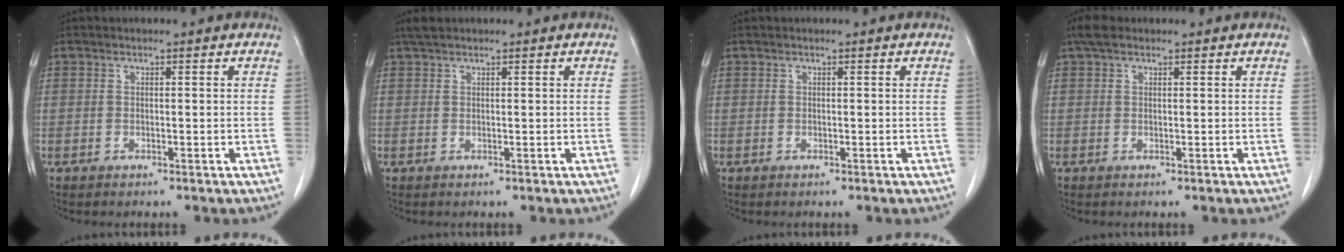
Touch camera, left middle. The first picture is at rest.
{"total": 1.7, "force": [1.5, 0.3, 0.7], "torque": [-0.020, 0.013, 0.030]}
{"total": 0.0}
{"total": 2.6, "force": [1.9, 1.2, 1.4], "torque": [-0.031, 0.021, 0.034]}